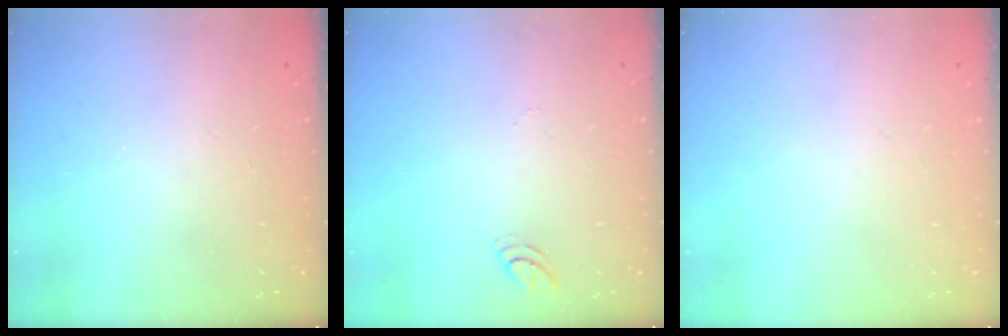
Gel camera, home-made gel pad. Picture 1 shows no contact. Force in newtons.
{"total": 3.3, "press": 3.3, "slide": 0.3}
{"total": 0.0}